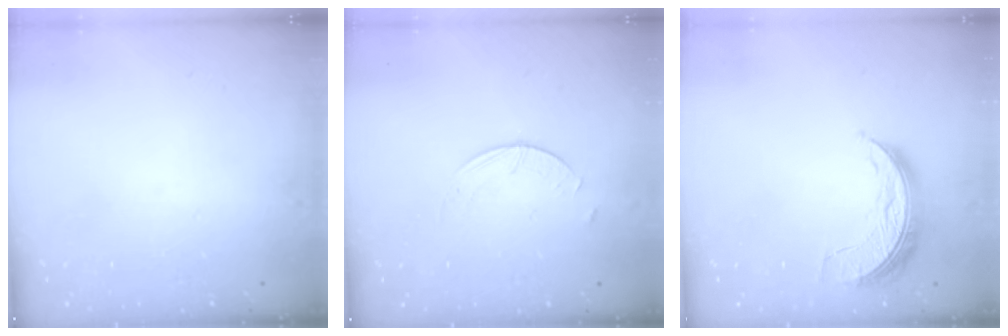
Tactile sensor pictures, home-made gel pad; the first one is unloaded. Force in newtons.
{"total": 0.9, "press": 0.9, "slide": 0.2}
{"total": 7.7, "press": 7.7, "slide": 0.3}